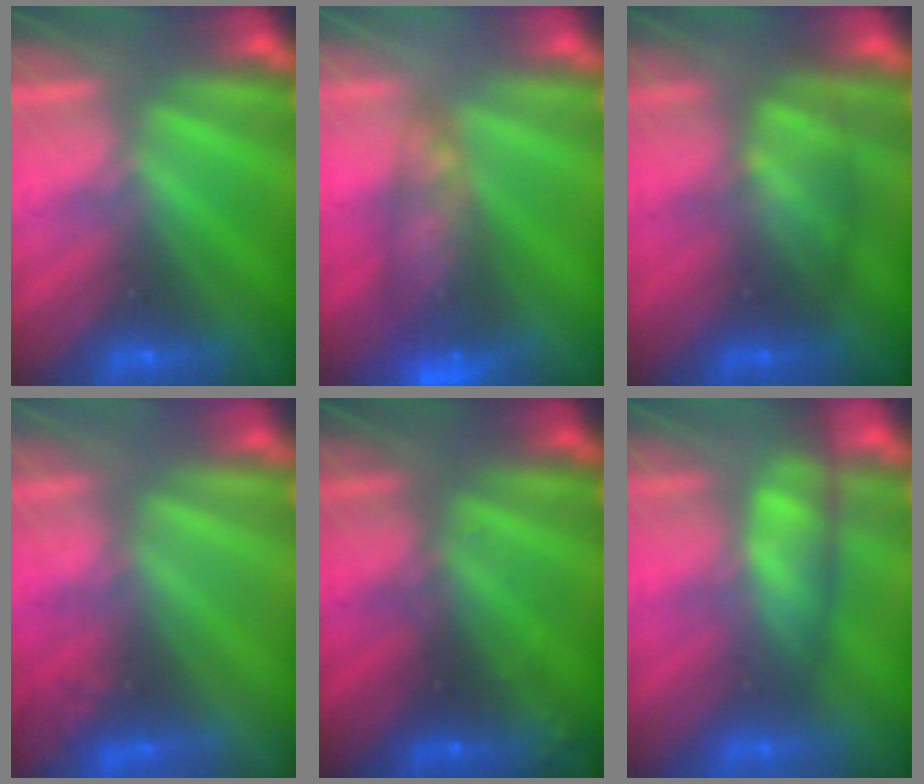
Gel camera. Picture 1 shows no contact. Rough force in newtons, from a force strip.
{"total": 6.9}
{"total": 2.3}
{"total": 3.9}
{"total": 2.7}
{"total": 4.7}